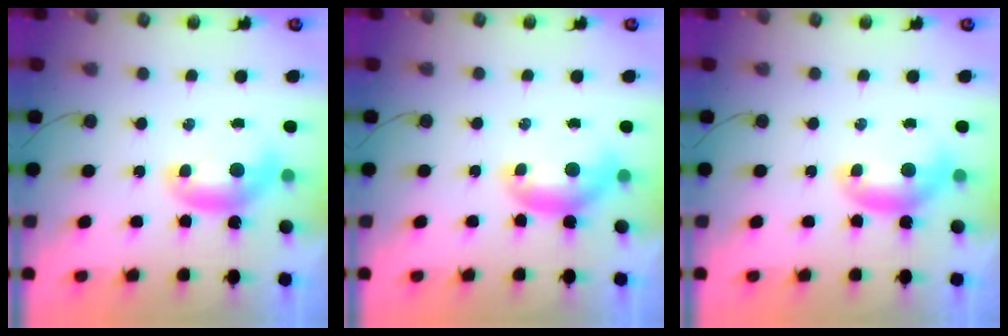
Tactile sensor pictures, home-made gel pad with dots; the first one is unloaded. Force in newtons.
{"total": 0.0}
{"total": 0.0}